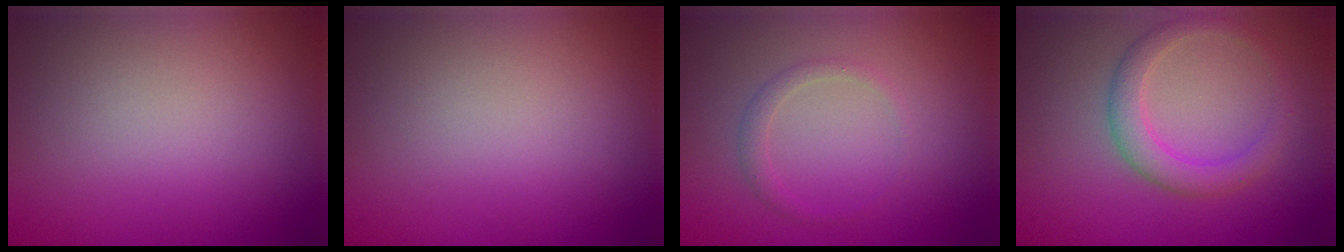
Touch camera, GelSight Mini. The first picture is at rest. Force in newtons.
{"total": 0.0}
{"total": 1.2, "press": 1.2, "slide": 0.0}
{"total": 3.0, "press": 3.0, "slide": 0.1}